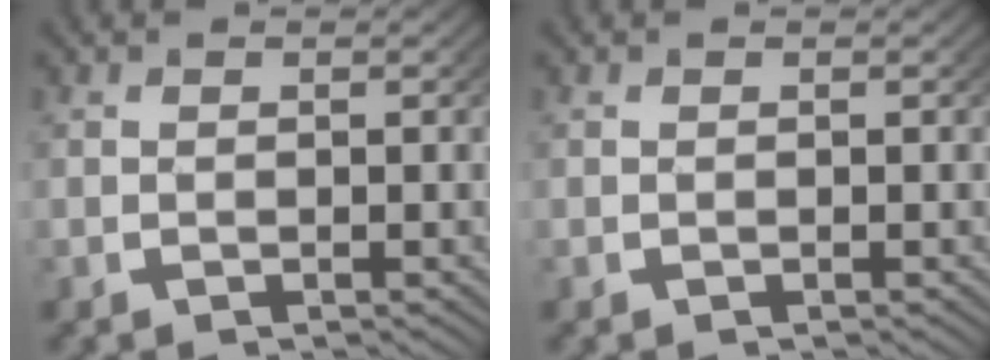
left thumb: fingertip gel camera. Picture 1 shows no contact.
{"total": 0.0}